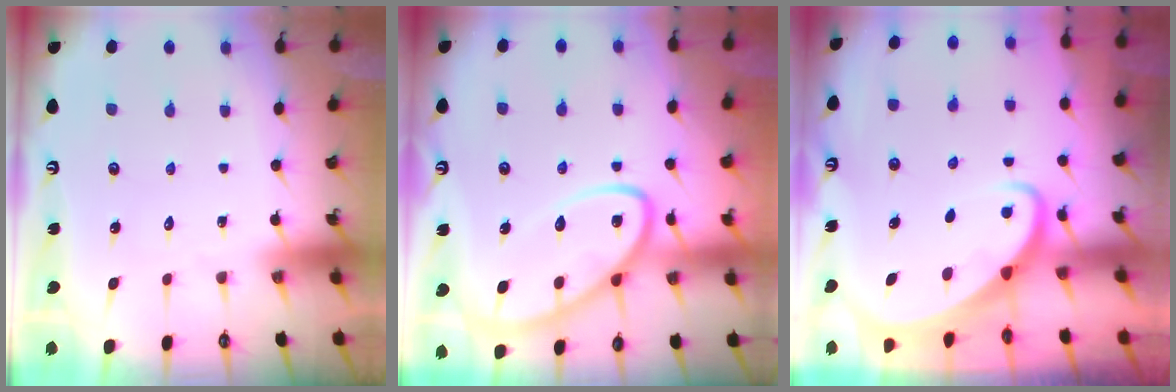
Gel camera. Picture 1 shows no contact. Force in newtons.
{"total": 12.6, "press": 12.5, "slide": 1.1}
{"total": 2.8, "press": 2.8, "slide": 0.3}